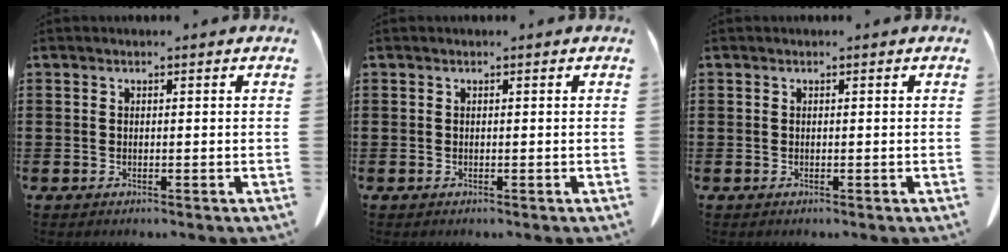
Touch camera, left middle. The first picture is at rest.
{"total": 0.0}
{"total": 0.0}